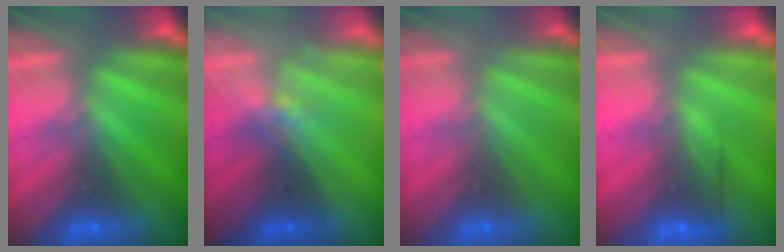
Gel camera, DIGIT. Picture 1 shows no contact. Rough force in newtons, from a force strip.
{"total": 1.7}
{"total": 3.8}
{"total": 3.0}